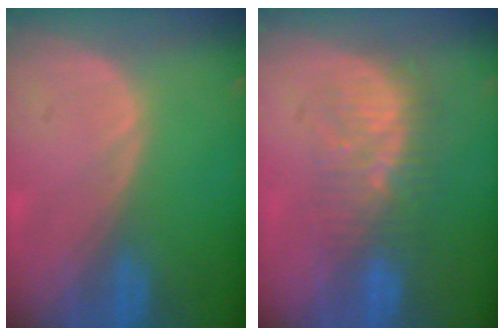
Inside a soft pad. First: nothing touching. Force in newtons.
{"total": 7.8, "press": 7.4, "slide": 2.6}